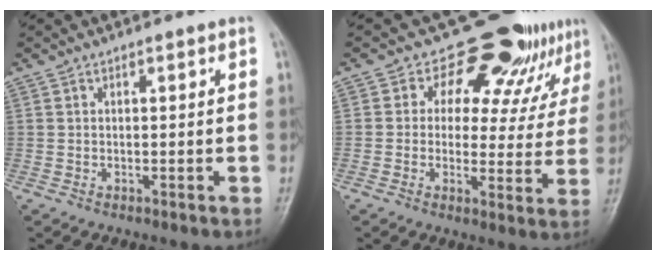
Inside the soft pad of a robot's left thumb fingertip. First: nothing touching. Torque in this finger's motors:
{"motor_torque": [-0.08, 0.22, -0.16, -0.19, 0.08]}